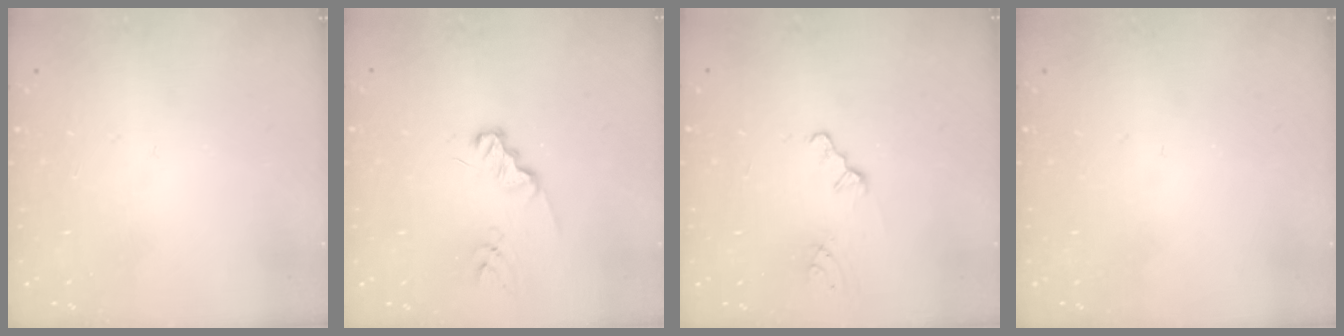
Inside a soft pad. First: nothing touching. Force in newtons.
{"total": 2.4, "press": 2.4, "slide": 0.3}
{"total": 1.0, "press": 1.0, "slide": 0.2}
{"total": 0.0}